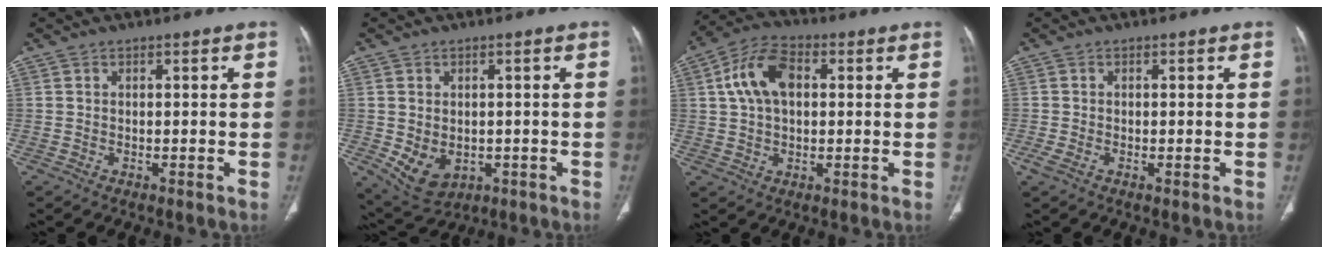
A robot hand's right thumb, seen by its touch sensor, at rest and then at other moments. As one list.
[{"total": 7.5, "force": [-1.3, 5.5, 5.0], "torque": [-0.072, -0.004, 0.003]}, {"total": 10.4, "force": [2.2, 6.5, 7.8], "torque": [-0.143, 0.020, 0.036]}, {"total": 1.5, "force": [-0.5, 0.6, 1.3], "torque": [-0.042, -0.004, -0.013]}]